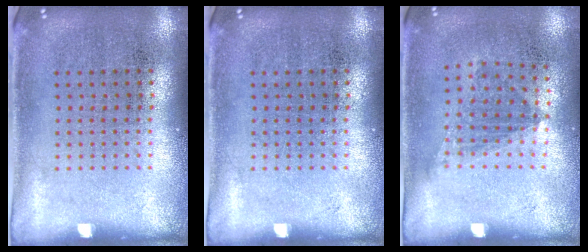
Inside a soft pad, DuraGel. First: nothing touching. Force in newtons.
{"total": 0.0}
{"total": 1.1, "press": 0.8, "slide": 0.7}